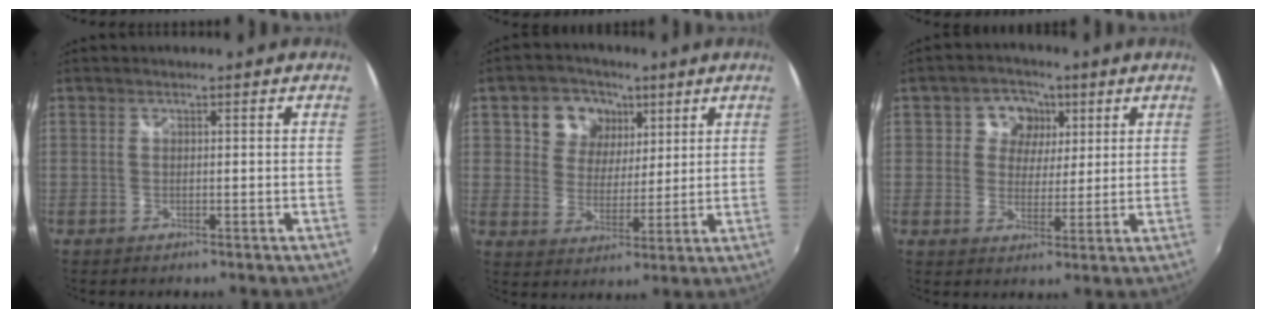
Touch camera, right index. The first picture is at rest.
{"total": 9.0, "force": [4.0, 7.5, 3.1], "torque": [-0.067, 0.020, 0.070]}
{"total": 6.8, "force": [2.0, 6.0, 2.4], "torque": [-0.041, 0.008, 0.028]}